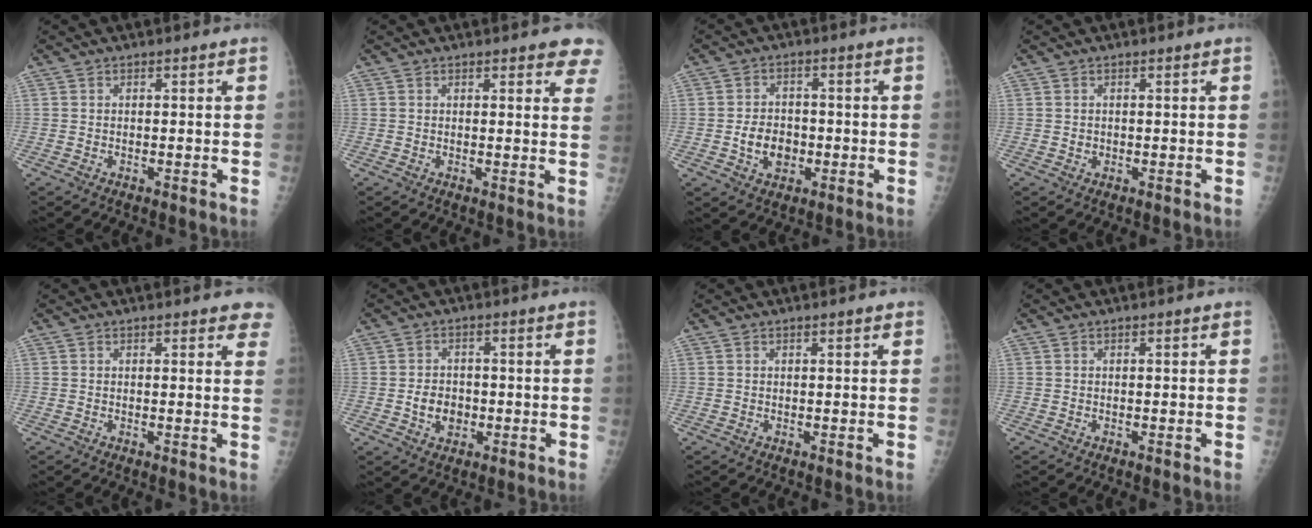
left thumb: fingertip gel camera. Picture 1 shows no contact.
{"total": 5.7, "force": [4.4, 1.8, 3.2], "torque": [-0.005, -0.016, 0.036]}
{"total": 6.1, "force": [-1.4, 4.8, 3.6], "torque": [-0.036, 0.009, -0.022]}
{"total": 0.7, "force": [0.0, 0.7, 0.1], "torque": [0.005, 0.002, 0.002]}
{"total": 3.9, "force": [3.2, 1.3, 1.9], "torque": [0.005, -0.009, 0.023]}
{"total": 4.7, "force": [-1.0, 3.8, 2.6], "torque": [-0.023, 0.007, -0.015]}
{"total": 0.5, "force": [0.4, 0.1, 0.4], "torque": [-0.006, -0.001, 0.004]}
{"total": 0.0}